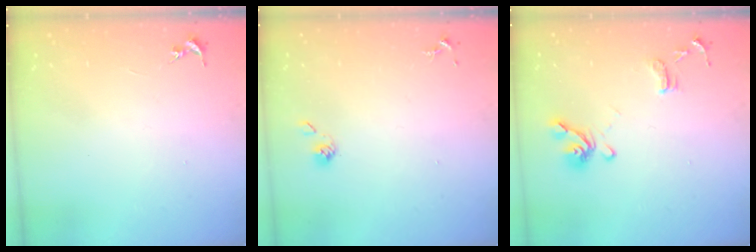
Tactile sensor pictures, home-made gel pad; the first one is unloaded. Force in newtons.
{"total": 3.6, "press": 3.4, "slide": 1.3}
{"total": 13.1, "press": 13.0, "slide": 1.4}